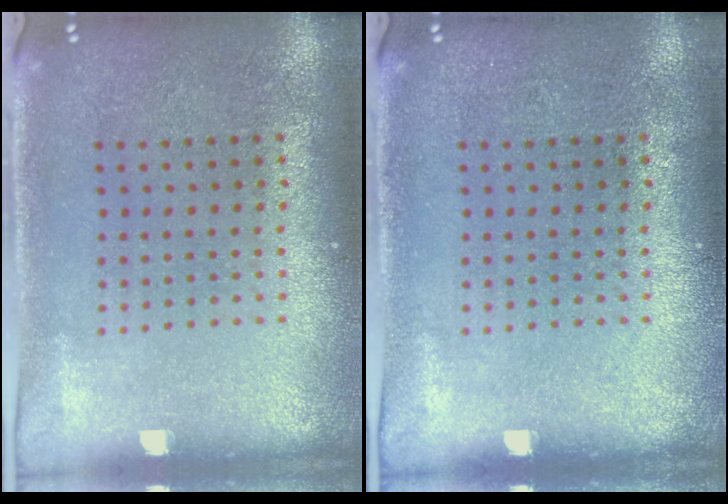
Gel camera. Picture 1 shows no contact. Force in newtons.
{"total": 0.0}